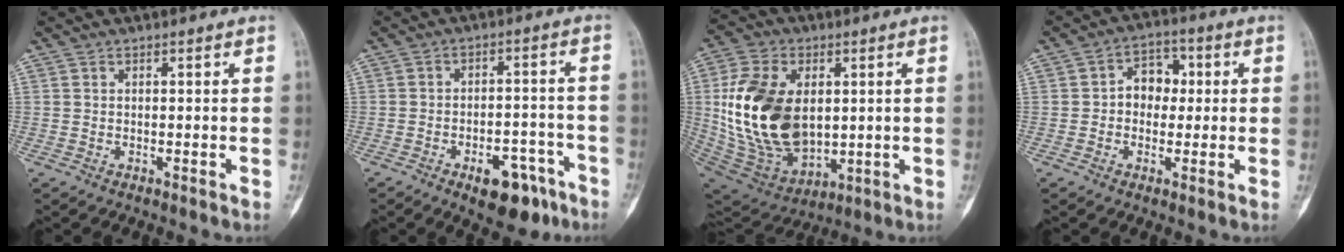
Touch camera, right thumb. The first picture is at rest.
{"total": 10.4, "force": [-6.0, 5.2, 6.7], "torque": [-0.070, 0.040, -0.077]}
{"total": 23.0, "force": [1.9, 14.7, 17.6], "torque": [-0.333, -0.017, 0.055]}
{"total": 6.8, "force": [0.4, 5.3, 4.2], "torque": [-0.030, 0.017, -0.003]}